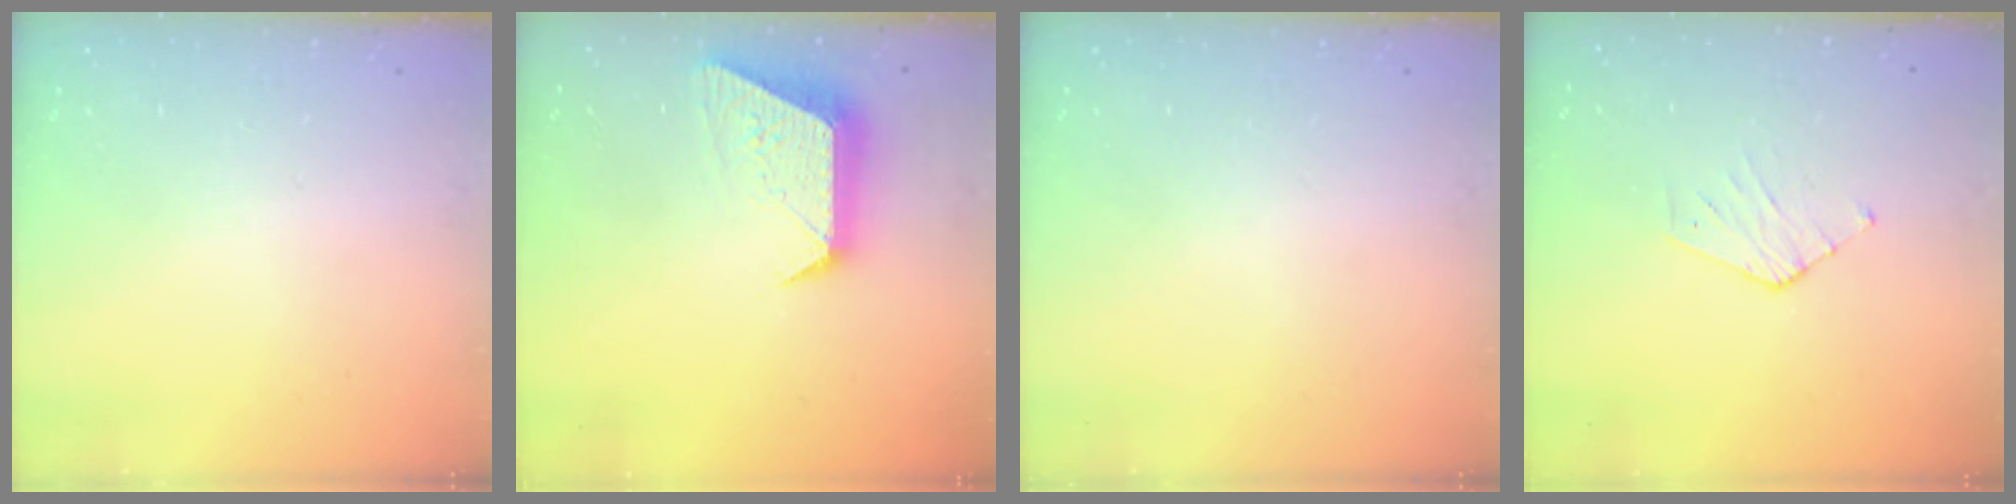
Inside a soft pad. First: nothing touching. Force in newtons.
{"total": 10.9, "press": 10.8, "slide": 1.0}
{"total": 0.0}
{"total": 3.4, "press": 3.4, "slide": 0.3}